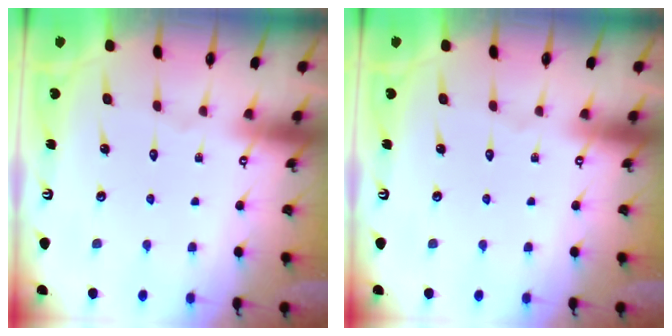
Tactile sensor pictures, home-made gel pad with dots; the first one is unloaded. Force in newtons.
{"total": 0.0}